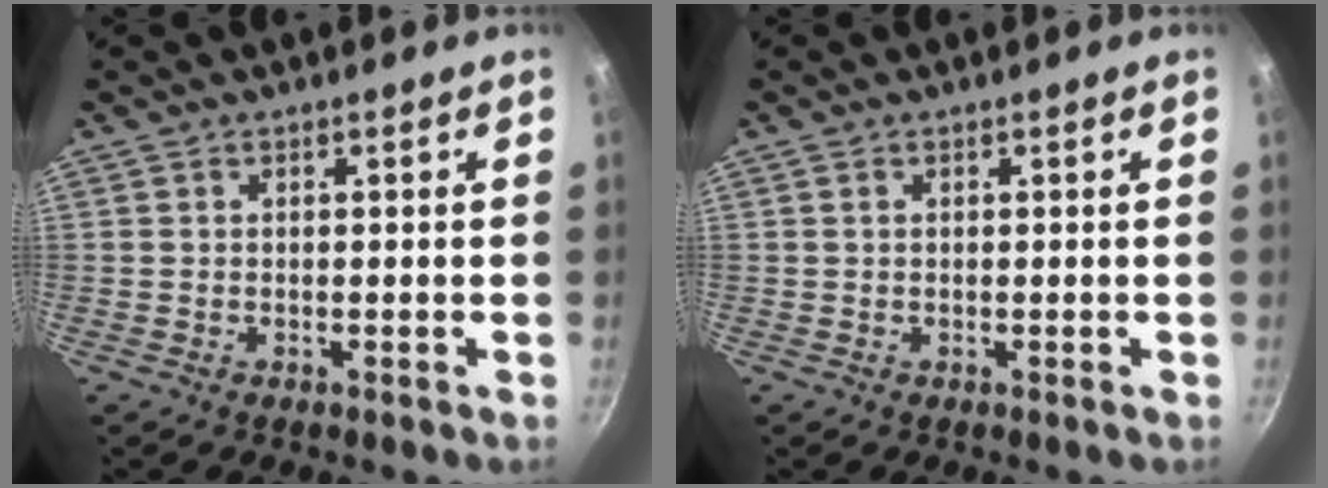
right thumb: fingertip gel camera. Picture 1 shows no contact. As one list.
[{"total": 0.5, "force": [0.3, 0.2, 0.4], "torque": [-0.008, 0.001, 0.005]}]